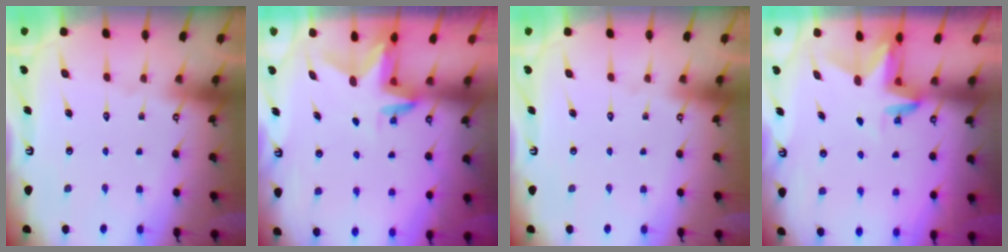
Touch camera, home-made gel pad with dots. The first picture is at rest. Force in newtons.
{"total": 2.9, "press": 2.9, "slide": 0.2}
{"total": 0.0}
{"total": 3.1, "press": 3.1, "slide": 0.2}